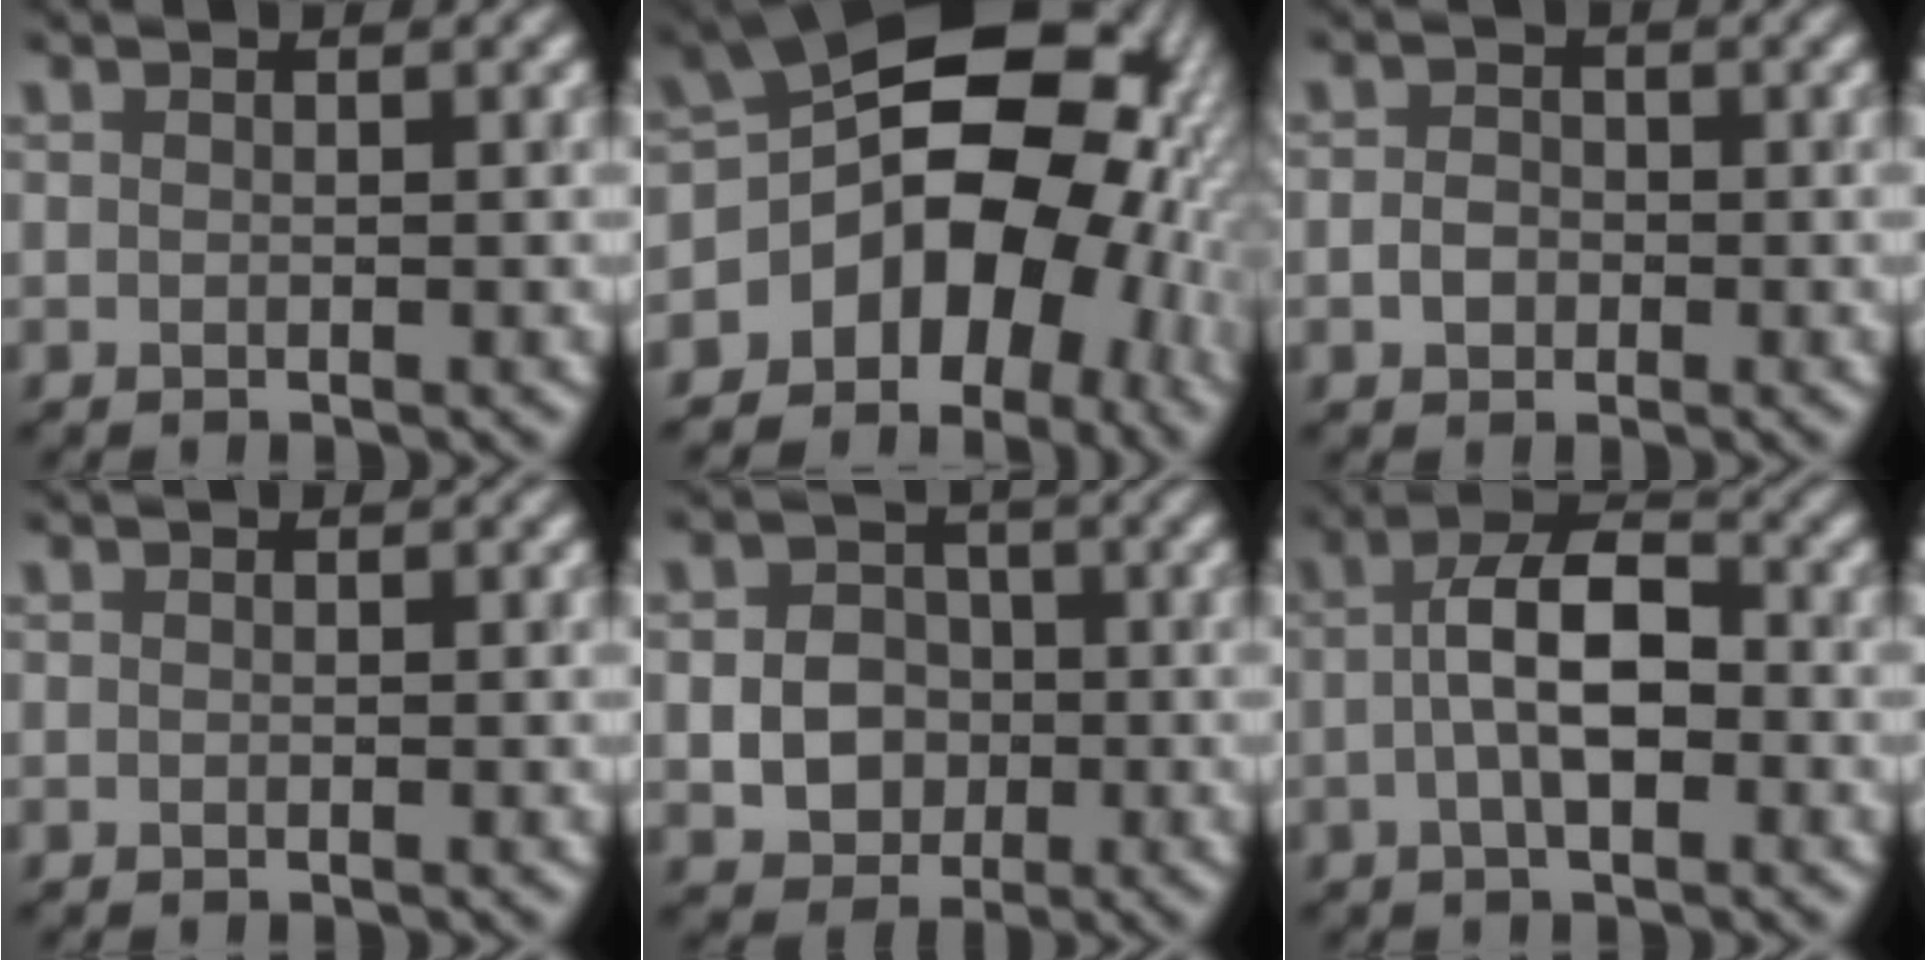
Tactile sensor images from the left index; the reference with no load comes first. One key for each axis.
{"total": 15.2, "fx": -3.7, "fy": 11.0, "fz": 9.9, "tx": -0.141, "ty": 0.002, "tz": -0.072}
{"total": 1.9, "fx": -0.5, "fy": 1.5, "fz": 0.9, "tx": -0.015, "ty": 0.000, "tz": -0.016}
{"total": 0.0}
{"total": 4.5, "fx": -0.7, "fy": 3.7, "fz": 2.3, "tx": -0.031, "ty": -0.001, "tz": -0.018}
{"total": 5.9, "fx": -0.6, "fy": 2.6, "fz": 5.2, "tx": -0.091, "ty": 0.010, "tz": -0.018}